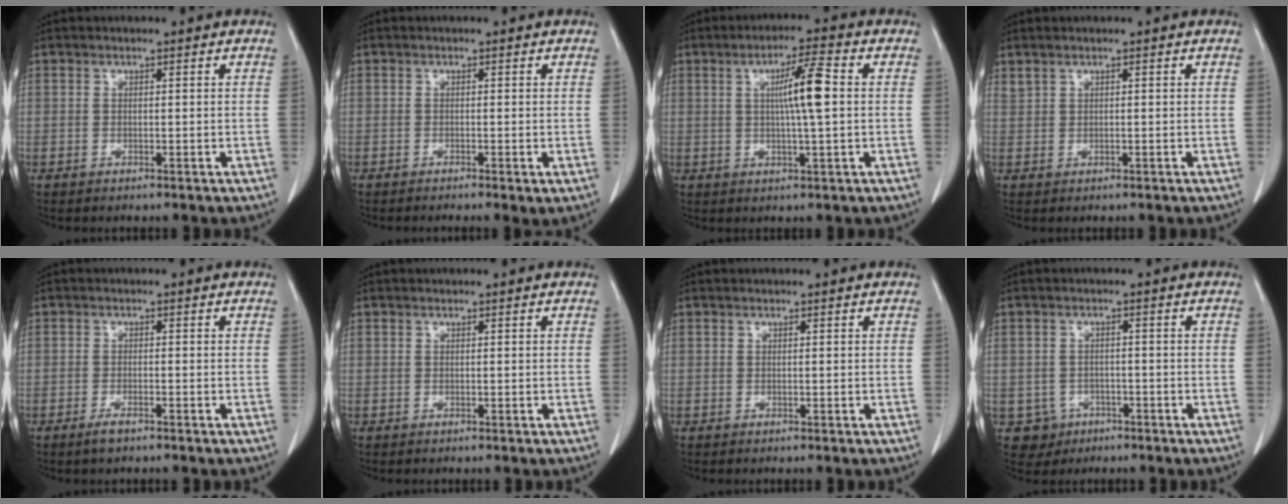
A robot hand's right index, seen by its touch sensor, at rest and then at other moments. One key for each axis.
{"total": 1.7, "fx": -0.8, "fy": 0.1, "fz": 1.4, "tx": -0.021, "ty": -0.006, "tz": -0.013}
{"total": 6.8, "fx": 0.9, "fy": 0.1, "fz": 6.7, "tx": -0.113, "ty": 0.004, "tz": 0.013}
{"total": 0.8, "fx": 0.8, "fy": 0.2, "fz": 0.1, "tx": -0.008, "ty": 0.014, "tz": 0.023}
{"total": 2.0, "fx": -1.5, "fy": 0.4, "fz": 1.3, "tx": -0.030, "ty": -0.003, "tz": -0.027}
{"total": 0.0}
{"total": 0.0}
{"total": 4.1, "fx": -1.8, "fy": 3.7, "fz": 0.1, "tx": 0.001, "ty": 0.011, "tz": -0.022}